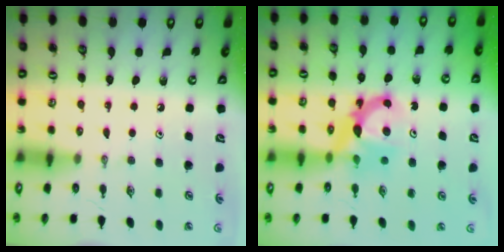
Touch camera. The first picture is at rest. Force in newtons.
{"total": 7.1, "press": 7.1, "slide": 0.2}